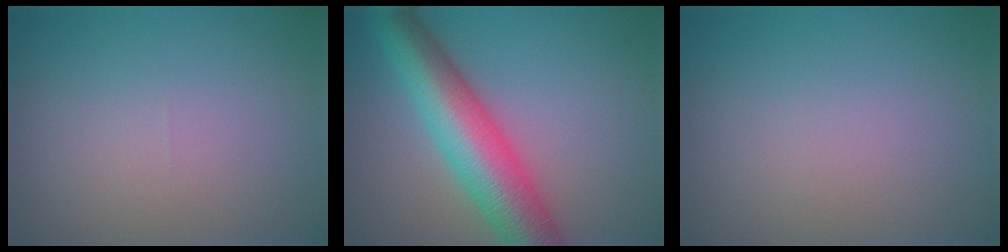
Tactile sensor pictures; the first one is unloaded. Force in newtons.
{"total": 9.1, "press": 9.1, "slide": 0.1}
{"total": 0.0}